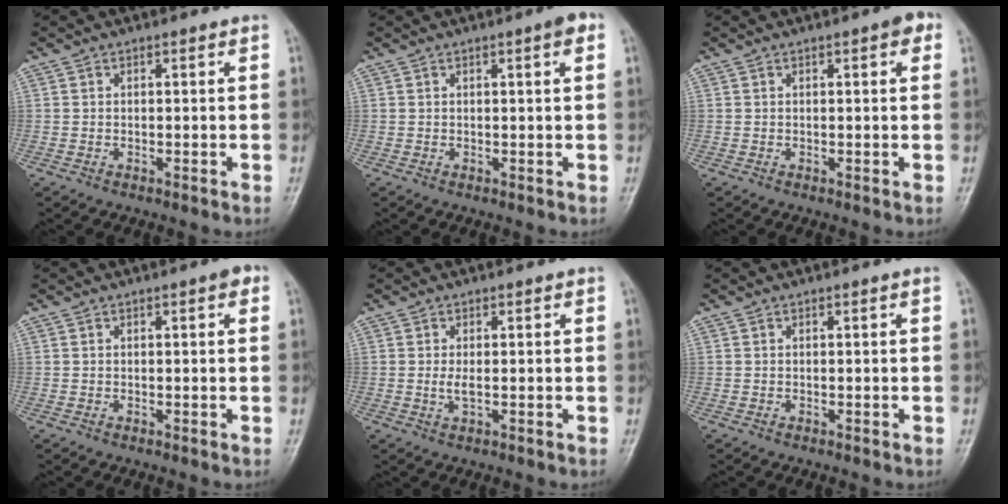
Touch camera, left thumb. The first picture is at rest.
{"total": 2.3, "force": [1.0, 0.3, 2.1], "torque": [-0.026, 0.002, 0.012]}
{"total": 2.4, "force": [0.9, 0.9, 2.0], "torque": [-0.018, 0.004, 0.008]}
{"total": 1.4, "force": [0.6, 0.5, 1.2], "torque": [-0.011, 0.003, 0.005]}
{"total": 1.7, "force": [0.1, 0.7, 1.5], "torque": [-0.031, -0.003, 0.006]}
{"total": 0.0}